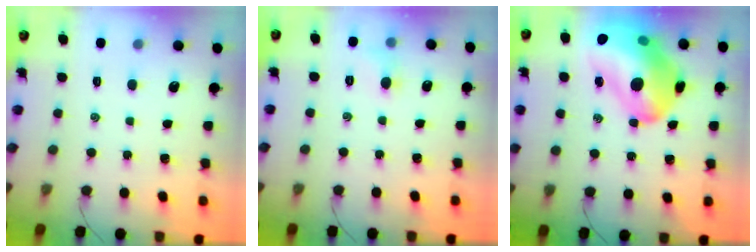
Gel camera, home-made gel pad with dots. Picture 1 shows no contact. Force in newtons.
{"total": 5.1, "press": 4.9, "slide": 1.4}
{"total": 26.0, "press": 25.3, "slide": 5.6}